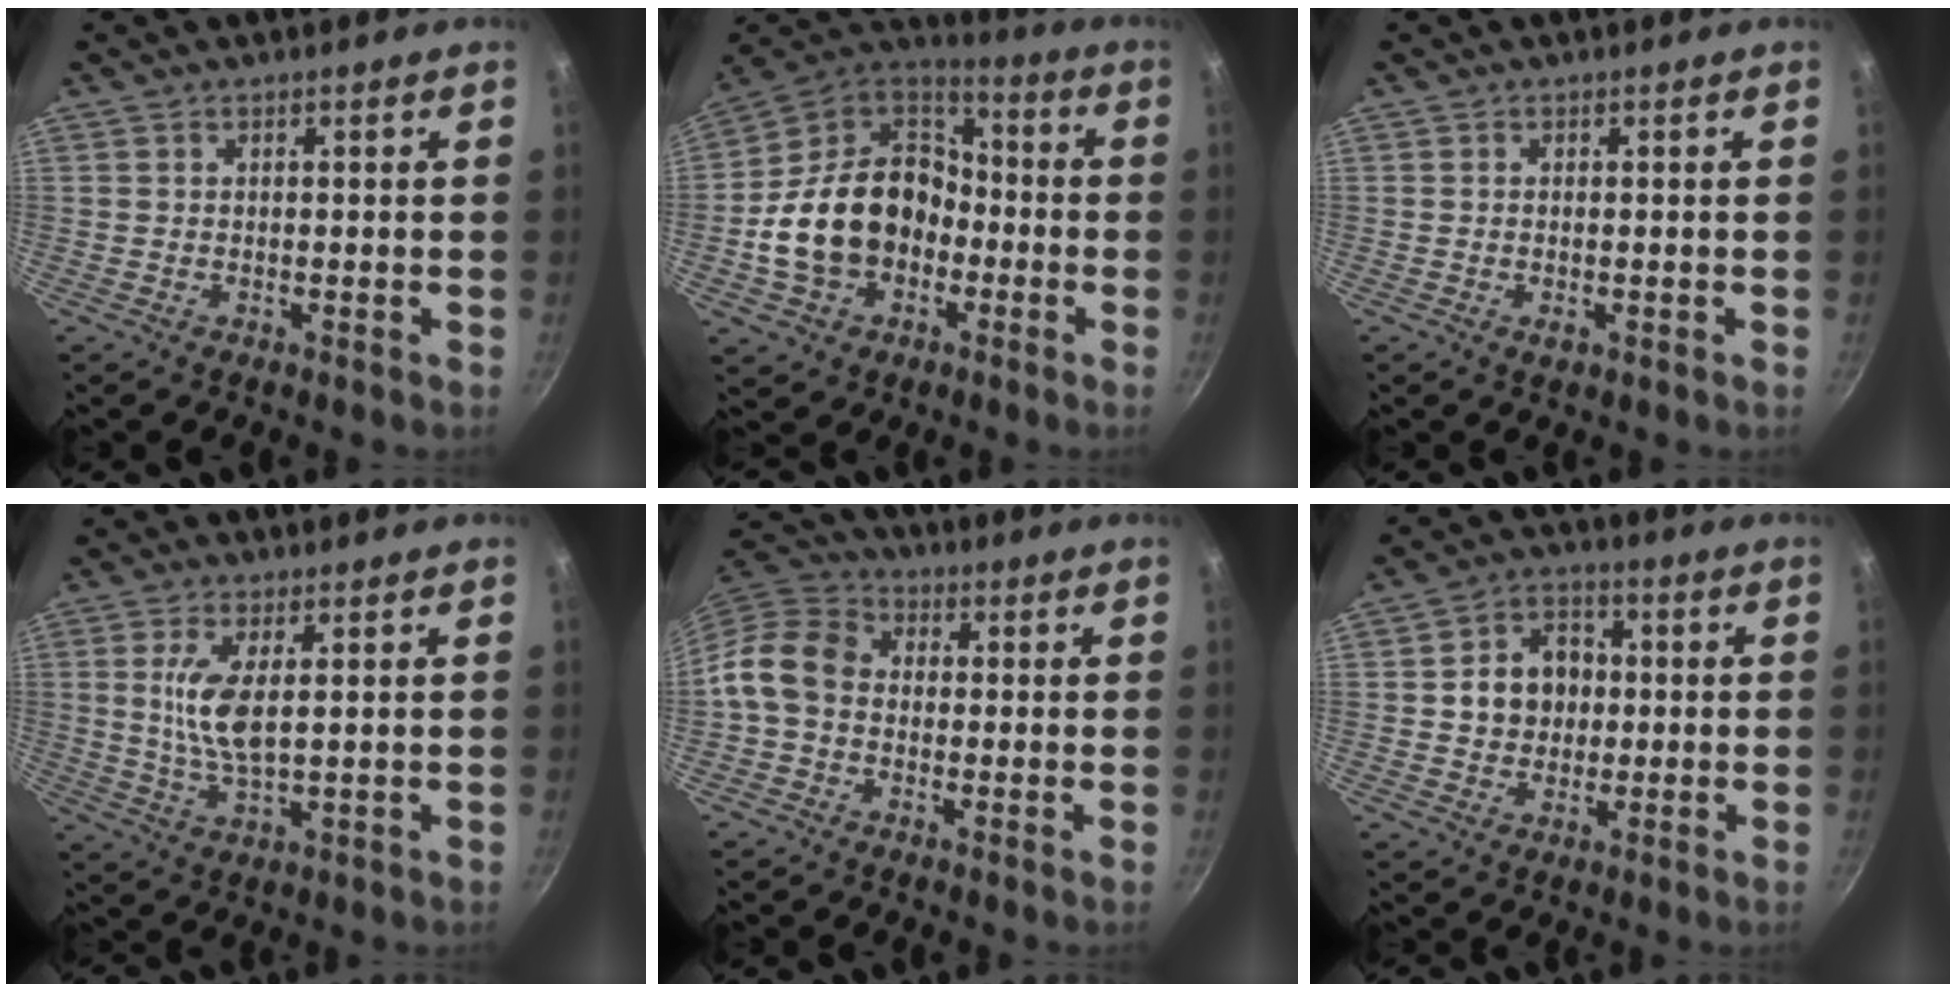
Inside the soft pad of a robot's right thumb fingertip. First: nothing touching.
{"total": 20.6, "force": [-4.2, 15.7, 12.7], "torque": [-0.203, 0.064, -0.074]}
{"total": 1.5, "force": [-0.4, 0.7, 1.3], "torque": [-0.023, -0.002, -0.006]}
{"total": 7.8, "force": [1.6, 2.7, 7.1], "torque": [-0.145, -0.009, 0.036]}
{"total": 9.6, "force": [-0.9, 7.7, 5.7], "torque": [-0.088, 0.028, -0.042]}
{"total": 9.4, "force": [0.5, 7.9, 5.2], "torque": [-0.052, 0.013, 0.001]}